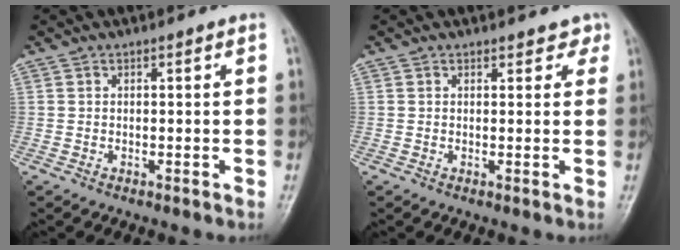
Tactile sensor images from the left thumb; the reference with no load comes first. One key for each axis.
{"total": 2.1, "fx": 1.6, "fy": 1.3, "fz": 0.4, "tx": 0.020, "ty": -0.006, "tz": 0.009}